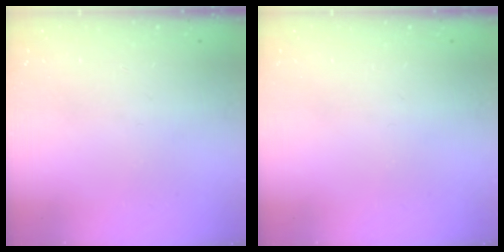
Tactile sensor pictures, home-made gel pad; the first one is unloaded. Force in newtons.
{"total": 0.0}